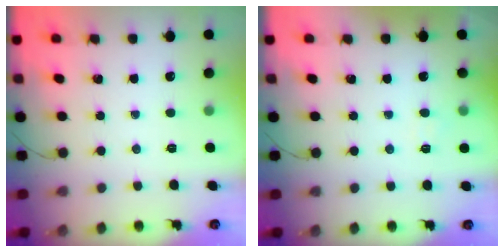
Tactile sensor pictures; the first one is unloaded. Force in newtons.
{"total": 3.6, "press": 3.4, "slide": 1.1}